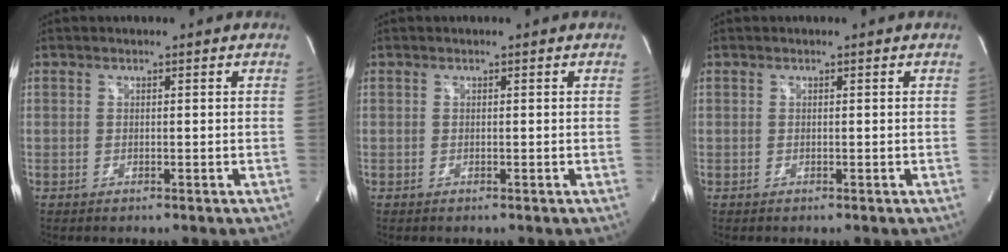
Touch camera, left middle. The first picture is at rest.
{"total": 0.0}
{"total": 0.0}